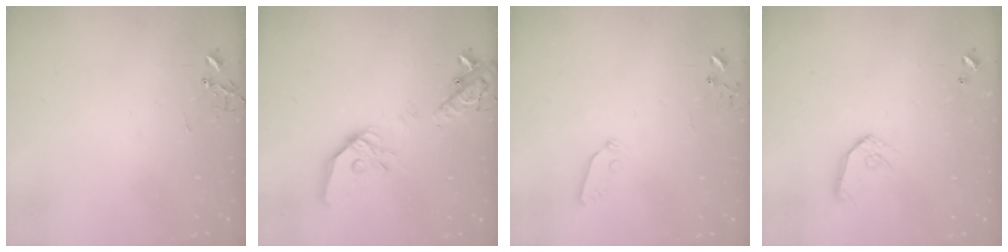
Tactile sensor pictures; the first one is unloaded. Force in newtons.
{"total": 18.6, "press": 18.3, "slide": 3.1}
{"total": 3.6, "press": 3.6, "slide": 0.6}
{"total": 8.8, "press": 8.8, "slide": 0.6}